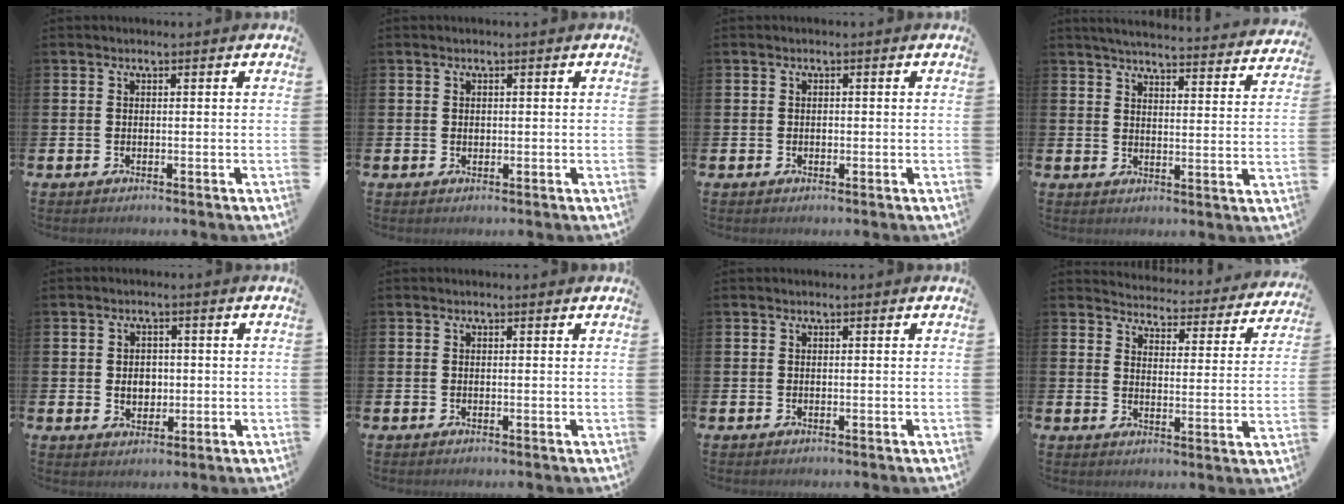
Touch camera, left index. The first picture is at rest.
{"total": 0.6, "force": [0.2, 0.5, 0.3], "torque": [0.006, -0.001, -0.001]}
{"total": 0.6, "force": [0.0, 0.5, 0.3], "torque": [-0.001, 0.002, -0.002]}
{"total": 4.9, "force": [4.8, 0.1, 0.9], "torque": [-0.030, -0.039, 0.080]}
{"total": 3.1, "force": [0.1, 2.6, 1.8], "torque": [-0.020, 0.002, -0.007]}
{"total": 0.0}
{"total": 0.0}
{"total": 4.0, "force": [3.9, 0.6, 0.4], "torque": [-0.024, -0.039, 0.061]}